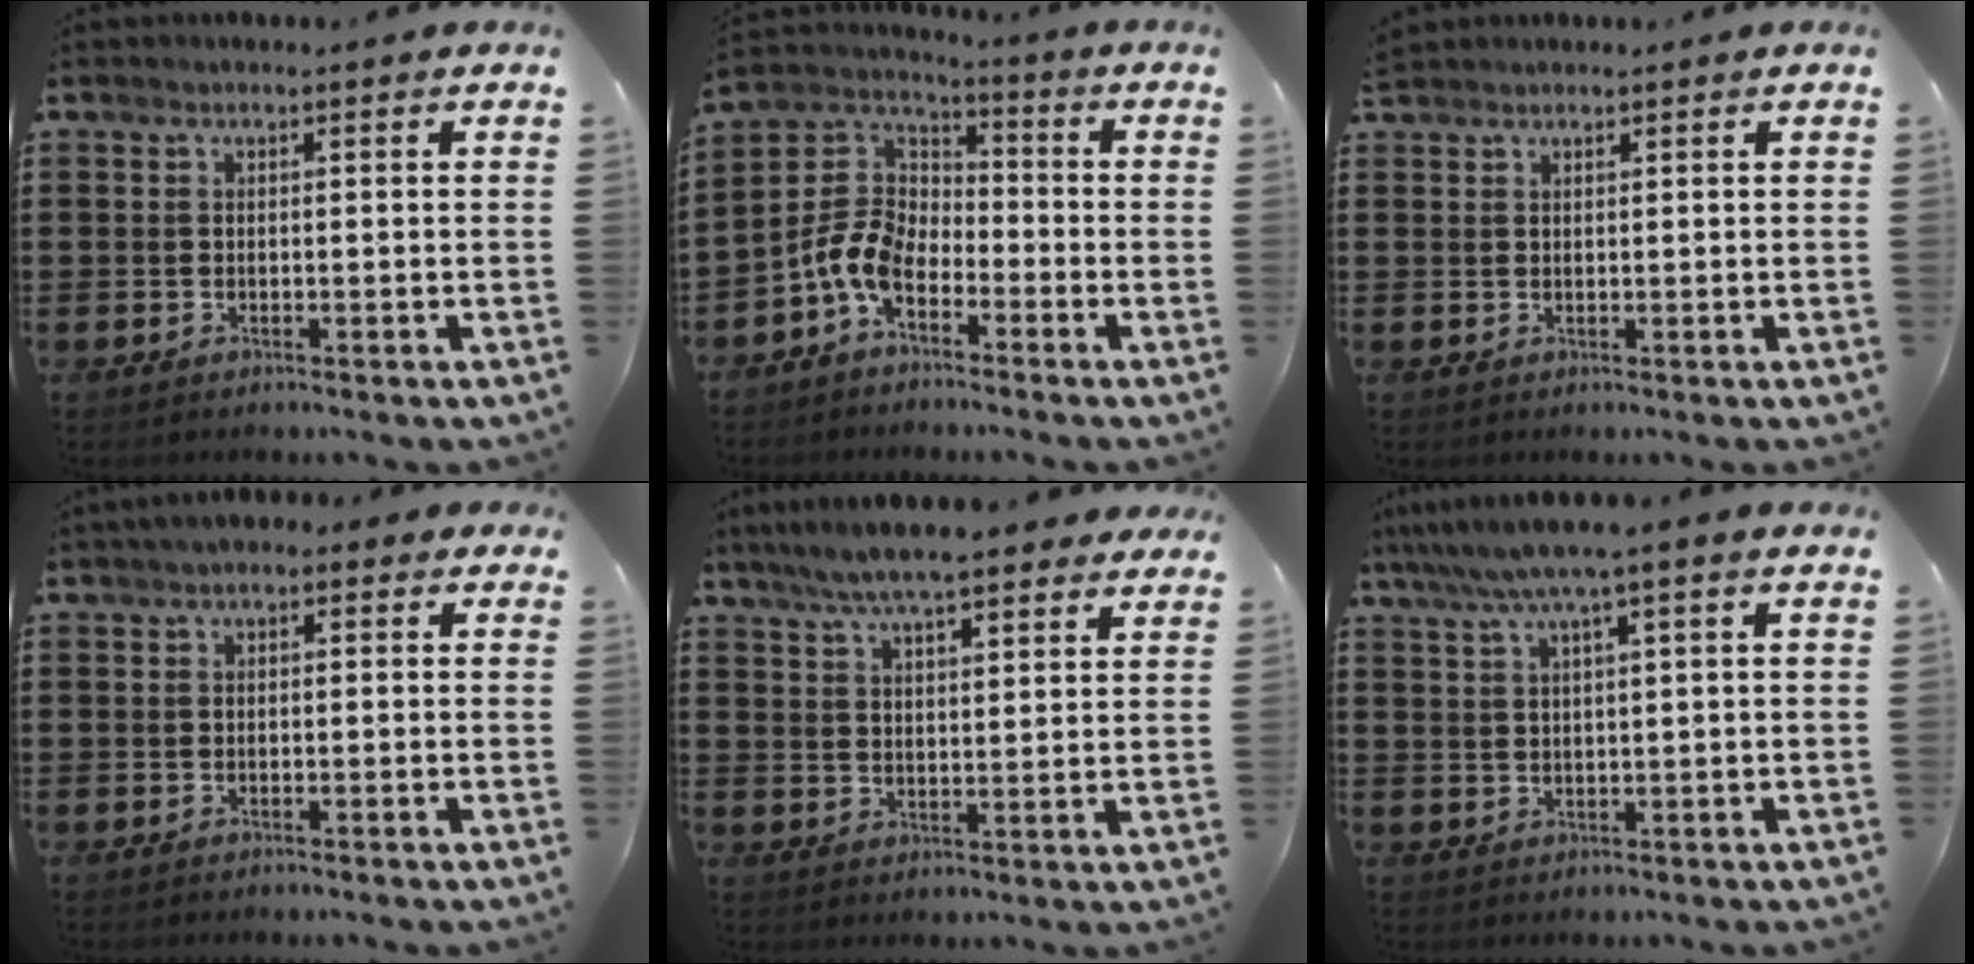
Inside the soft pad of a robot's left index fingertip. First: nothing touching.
{"total": 8.2, "force": [-4.6, 5.0, 4.6], "torque": [-0.140, 0.002, -0.102]}
{"total": 1.1, "force": [1.0, 0.2, 0.0], "torque": [-0.003, 0.001, 0.021]}
{"total": 1.5, "force": [0.2, 1.0, 1.1], "torque": [-0.024, 0.009, 0.001]}
{"total": 7.4, "force": [6.4, 1.2, 3.5], "torque": [-0.089, -0.011, 0.117]}
{"total": 4.9, "force": [2.8, -0.2, 4.0], "torque": [-0.084, -0.002, 0.047]}